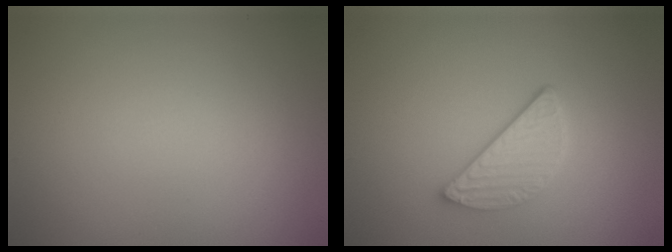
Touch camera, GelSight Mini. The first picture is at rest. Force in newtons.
{"total": 3.1, "press": 2.4, "slide": 1.9}